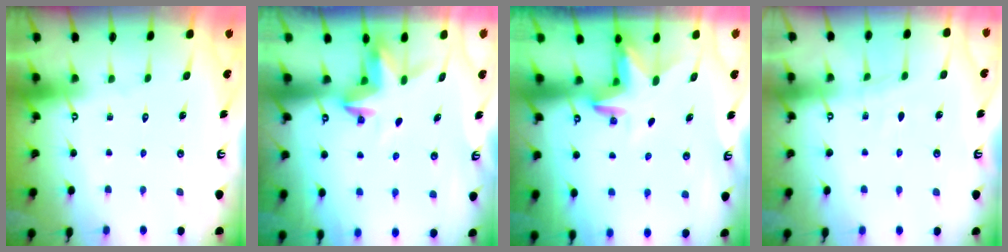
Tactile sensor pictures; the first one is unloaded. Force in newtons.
{"total": 3.9, "press": 3.9, "slide": 0.3}
{"total": 3.5, "press": 3.5, "slide": 0.2}
{"total": 5.3, "press": 5.3, "slide": 0.5}